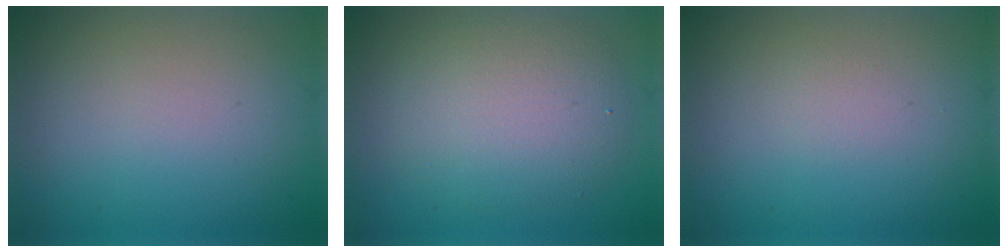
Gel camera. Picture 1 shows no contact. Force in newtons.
{"total": 5.1, "press": 5.1, "slide": 0.6}
{"total": 0.6, "press": 0.6, "slide": 0.0}